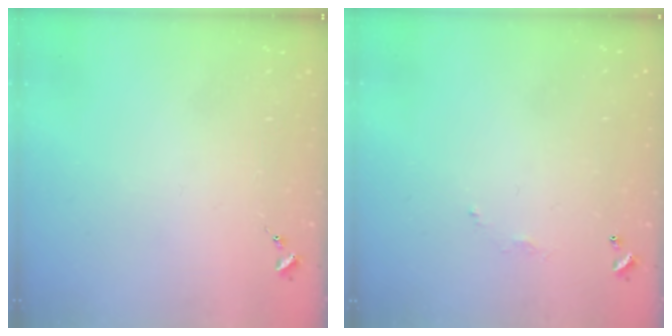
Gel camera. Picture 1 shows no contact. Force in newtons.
{"total": 3.6, "press": 3.6, "slide": 0.1}